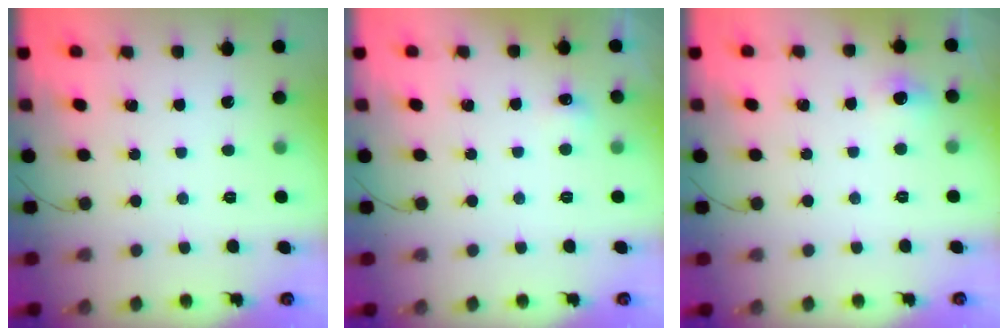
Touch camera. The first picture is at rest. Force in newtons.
{"total": 12.4, "press": 4.3, "slide": 11.6}
{"total": 4.9, "press": 4.6, "slide": 1.7}